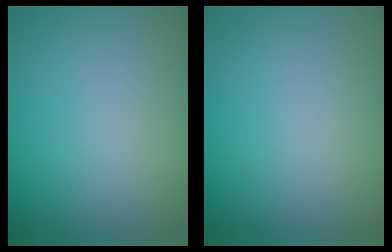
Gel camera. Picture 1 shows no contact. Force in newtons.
{"total": 0.0}